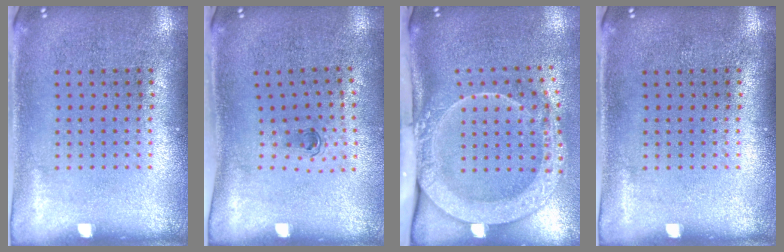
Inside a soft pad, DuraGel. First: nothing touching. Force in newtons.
{"total": 0.6, "press": 0.3, "slide": 0.5}
{"total": 2.9, "press": 2.1, "slide": 2.0}
{"total": 0.0}